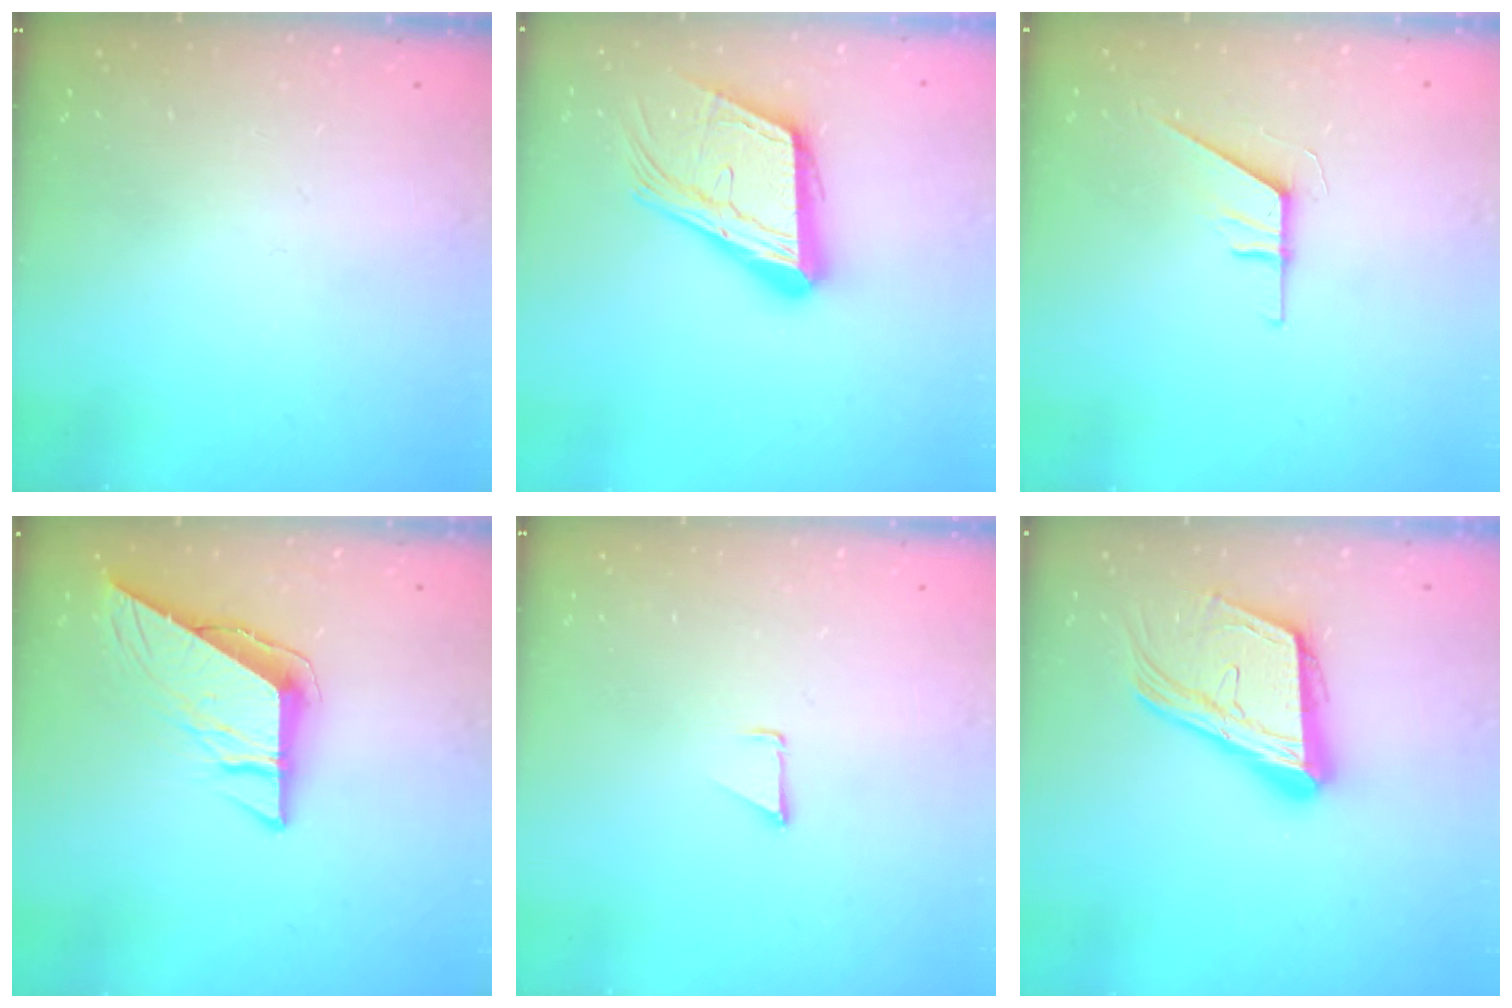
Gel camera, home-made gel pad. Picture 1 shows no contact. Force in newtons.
{"total": 18.7, "press": 18.4, "slide": 3.0}
{"total": 5.9, "press": 5.9, "slide": 0.6}
{"total": 8.8, "press": 8.7, "slide": 0.8}
{"total": 0.9, "press": 0.8, "slide": 0.1}
{"total": 19.3, "press": 18.8, "slide": 4.6}